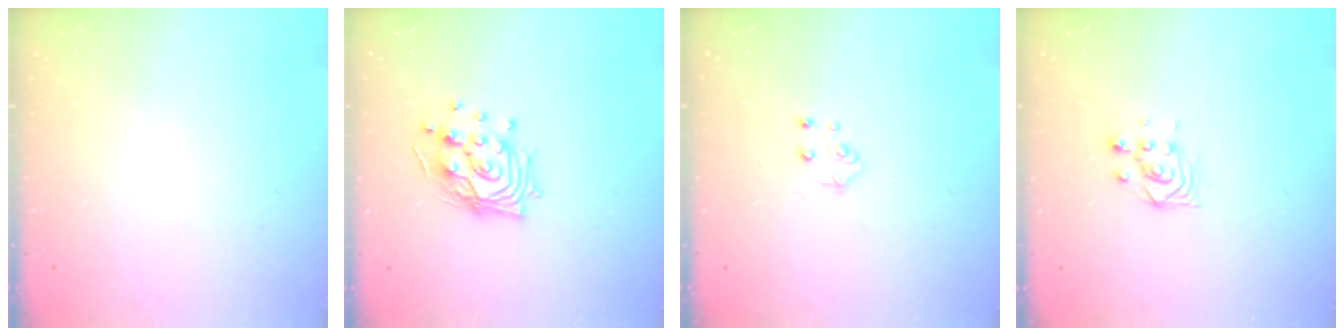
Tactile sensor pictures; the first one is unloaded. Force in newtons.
{"total": 14.4, "press": 13.6, "slide": 4.7}
{"total": 4.5, "press": 4.4, "slide": 0.4}
{"total": 3.4, "press": 3.4, "slide": 0.1}